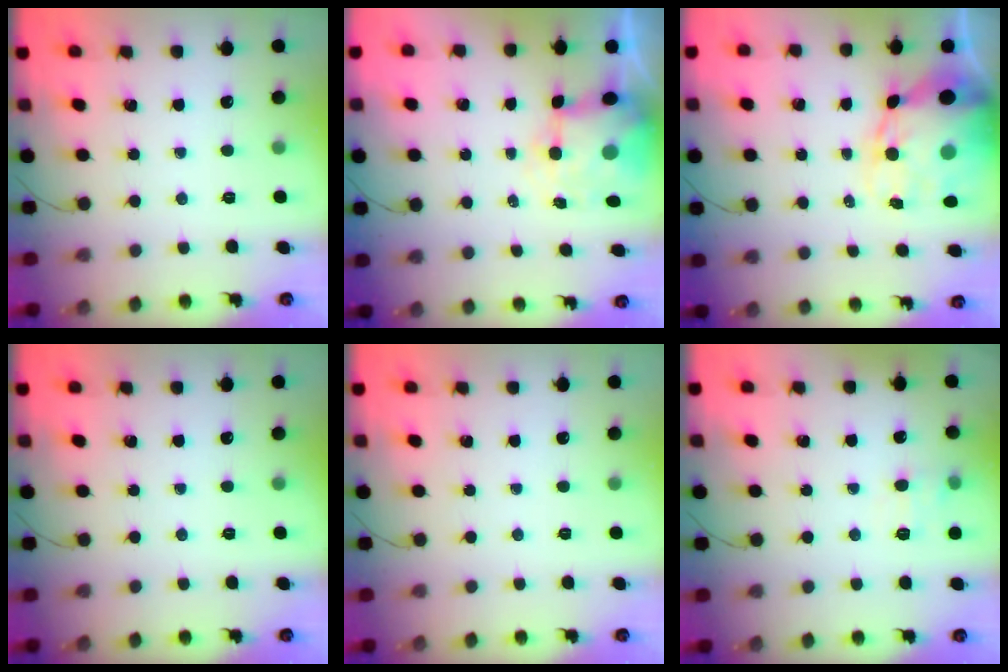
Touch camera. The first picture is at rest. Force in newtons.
{"total": 7.8, "press": 7.4, "slide": 2.2}
{"total": 13.9, "press": 13.4, "slide": 3.8}
{"total": 0.0}
{"total": 0.0}
{"total": 7.7, "press": 7.5, "slide": 1.9}